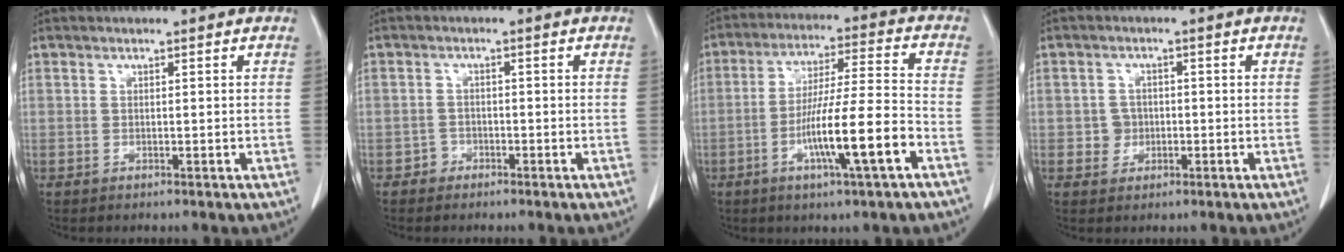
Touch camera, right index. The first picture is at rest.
{"total": 1.6, "force": [-1.1, 1.1, -0.1], "torque": [0.004, 0.007, -0.025]}
{"total": 12.5, "force": [-4.9, -0.1, 11.6], "torque": [-0.208, -0.002, -0.085]}
{"total": 2.6, "force": [-0.4, 2.5, 0.6], "torque": [-0.002, 0.008, -0.003]}